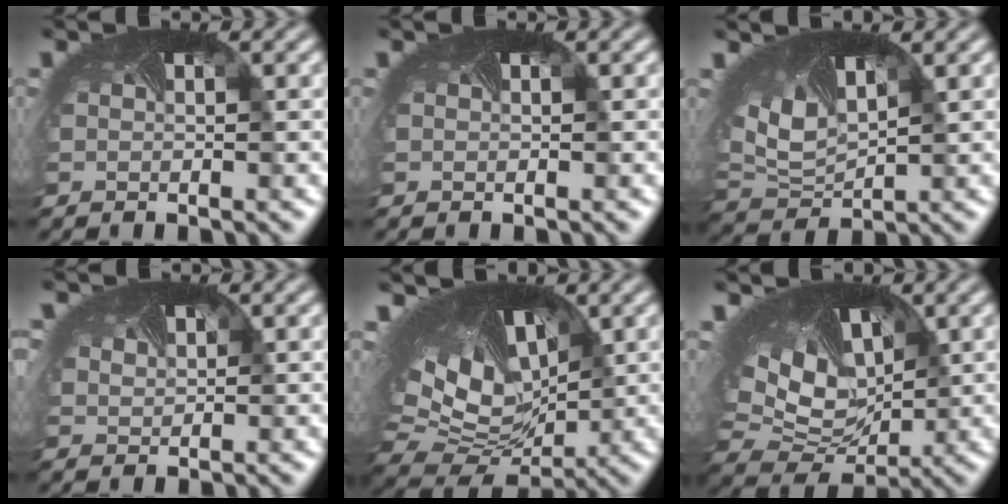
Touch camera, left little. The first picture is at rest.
{"total": 0.0}
{"total": 6.1, "force": [2.2, 3.5, 4.5], "torque": [-0.115, -0.007, 0.051]}
{"total": 1.9, "force": [1.4, 1.1, 0.4], "torque": [-0.031, -0.002, 0.025]}
{"total": 13.8, "force": [3.9, 8.4, 10.2], "torque": [-0.218, 0.016, 0.090]}
{"total": 9.8, "force": [3.2, 6.5, 6.6], "torque": [-0.157, -0.002, 0.079]}